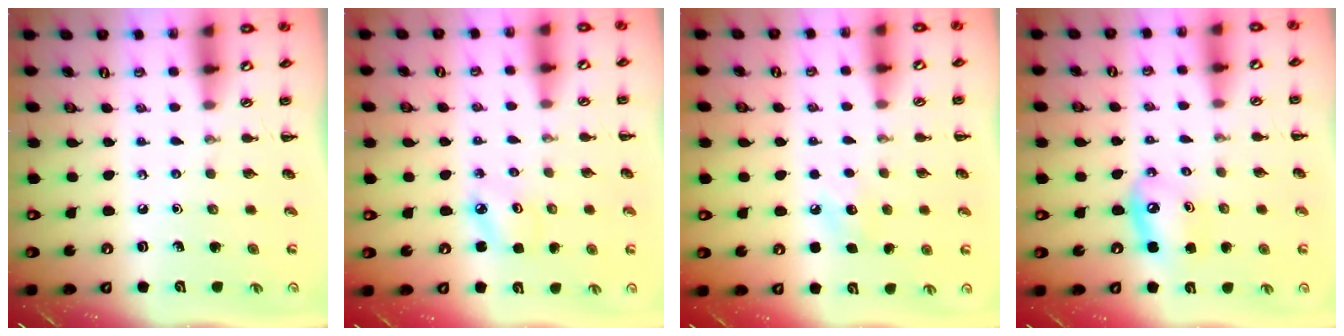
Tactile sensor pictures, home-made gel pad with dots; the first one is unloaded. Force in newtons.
{"total": 3.0, "press": 2.9, "slide": 0.6}
{"total": 6.3, "press": 6.1, "slide": 1.7}
{"total": 7.5, "press": 7.3, "slide": 1.8}